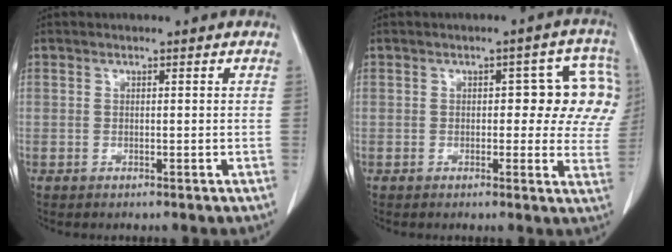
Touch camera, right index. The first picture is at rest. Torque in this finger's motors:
{"motor_torque": [0.25, 0.05, 0.25, 0.03]}